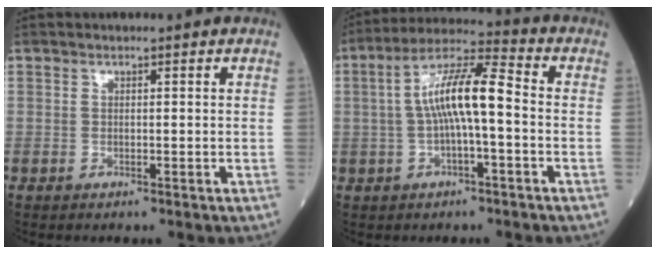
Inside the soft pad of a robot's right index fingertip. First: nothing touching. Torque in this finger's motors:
{"motor_torque": [0.52, -0.14, 0.32, 0.16]}